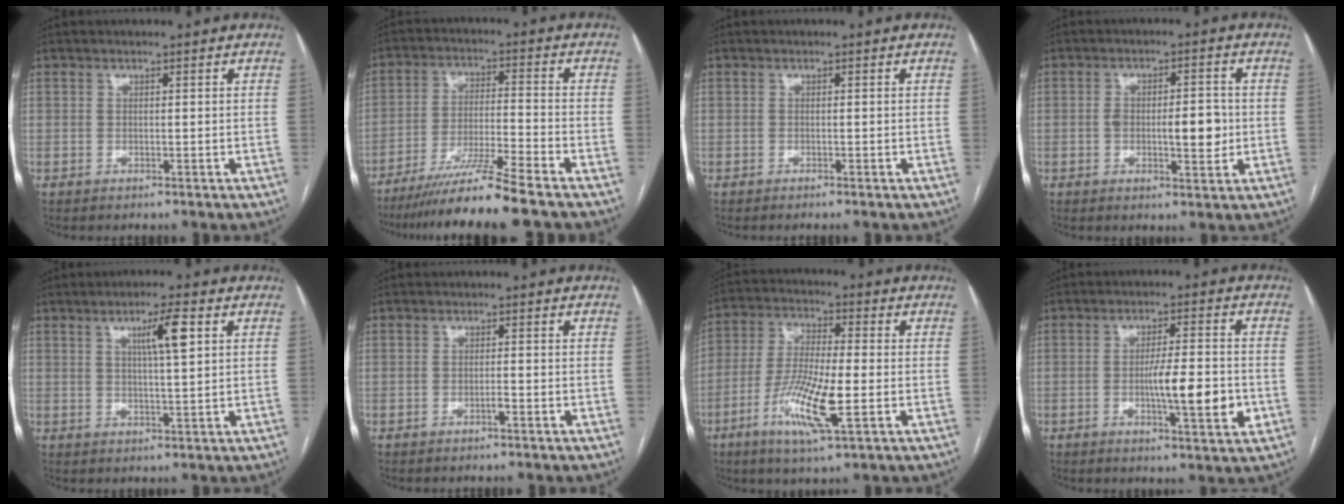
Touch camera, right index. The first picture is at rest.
{"total": 11.1, "force": [-9.1, -2.0, 6.0], "torque": [-0.097, -0.027, -0.160]}
{"total": 0.6, "force": [-0.5, -0.2, 0.3], "torque": [-0.007, 0.002, -0.010]}
{"total": 7.0, "force": [-0.7, 2.5, 6.5], "torque": [-0.103, 0.005, -0.008]}
{"total": 5.6, "force": [1.9, 0.2, 5.3], "torque": [-0.087, 0.004, 0.031]}
{"total": 0.9, "force": [-0.6, 0.1, 0.8], "torque": [-0.015, 0.001, -0.010]}
{"total": 12.1, "force": [-3.9, 1.9, 11.3], "torque": [-0.228, -0.012, -0.074]}
{"total": 9.2, "force": [-2.0, 1.3, 8.9], "torque": [-0.139, -0.004, -0.031]}